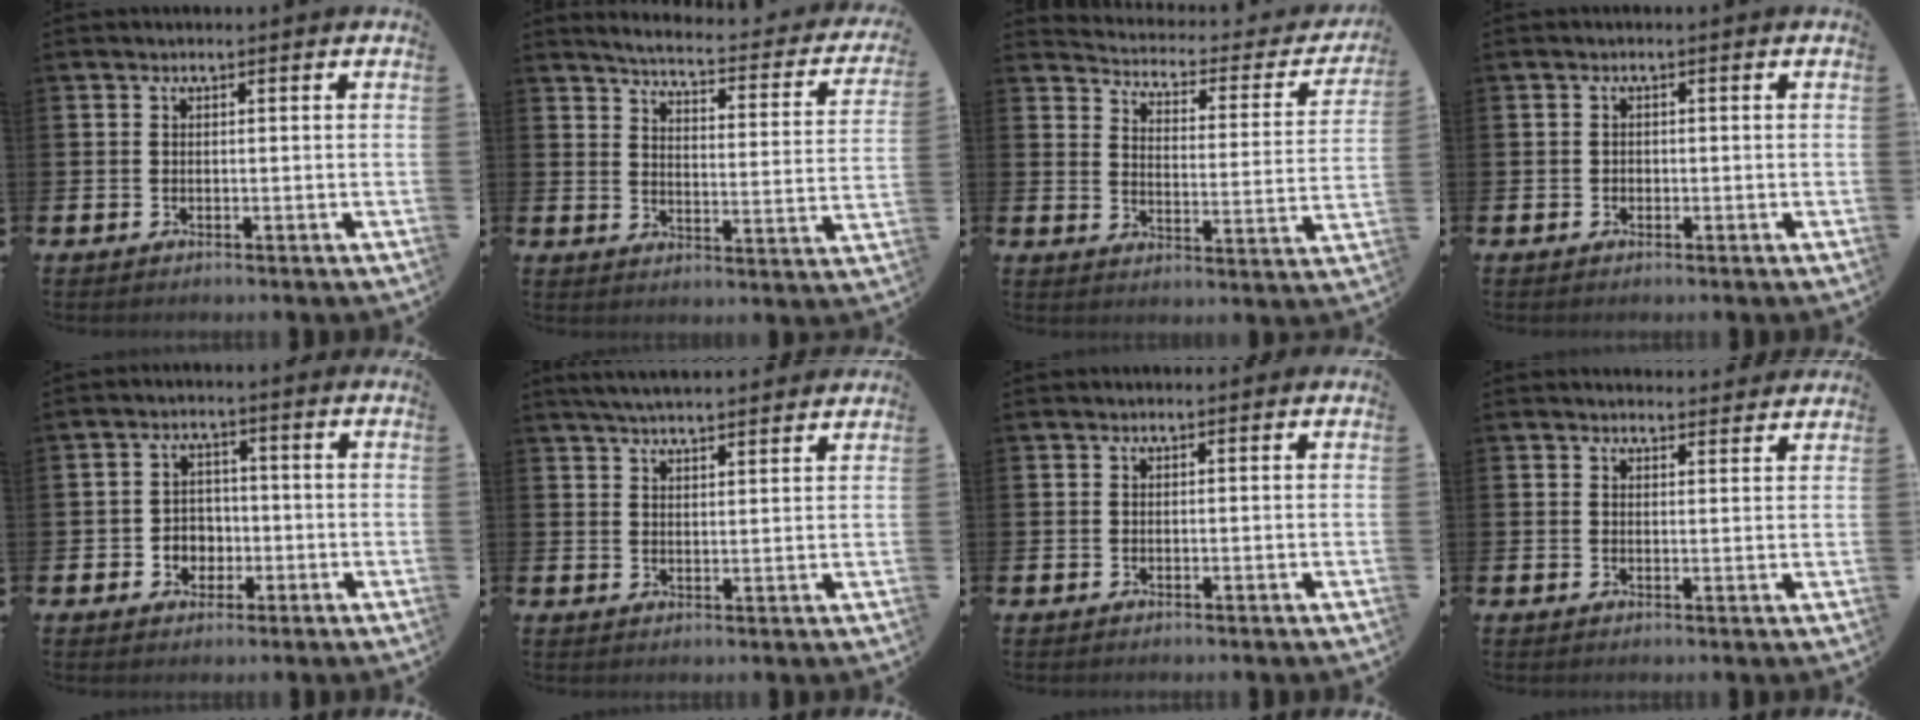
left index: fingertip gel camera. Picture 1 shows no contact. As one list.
[{"total": 3.7, "force": [3.4, 0.2, 1.4], "torque": [-0.043, -0.040, 0.047]}, {"total": 3.9, "force": [3.6, 1.3, 0.8], "torque": [-0.037, -0.039, 0.051]}, {"total": 0.7, "force": [-0.2, 0.6, 0.1], "torque": [-0.010, 0.008, -0.005]}, {"total": 3.2, "force": [-0.8, 3.0, 0.8], "torque": [-0.017, -0.001, -0.025]}, {"total": 4.3, "force": [4.2, 0.2, 0.8], "torque": [-0.025, -0.016, 0.076]}, {"total": 0.0}, {"total": 2.2, "force": [2.2, 0.4, -0.1], "torque": [0.007, -0.016, 0.038]}]